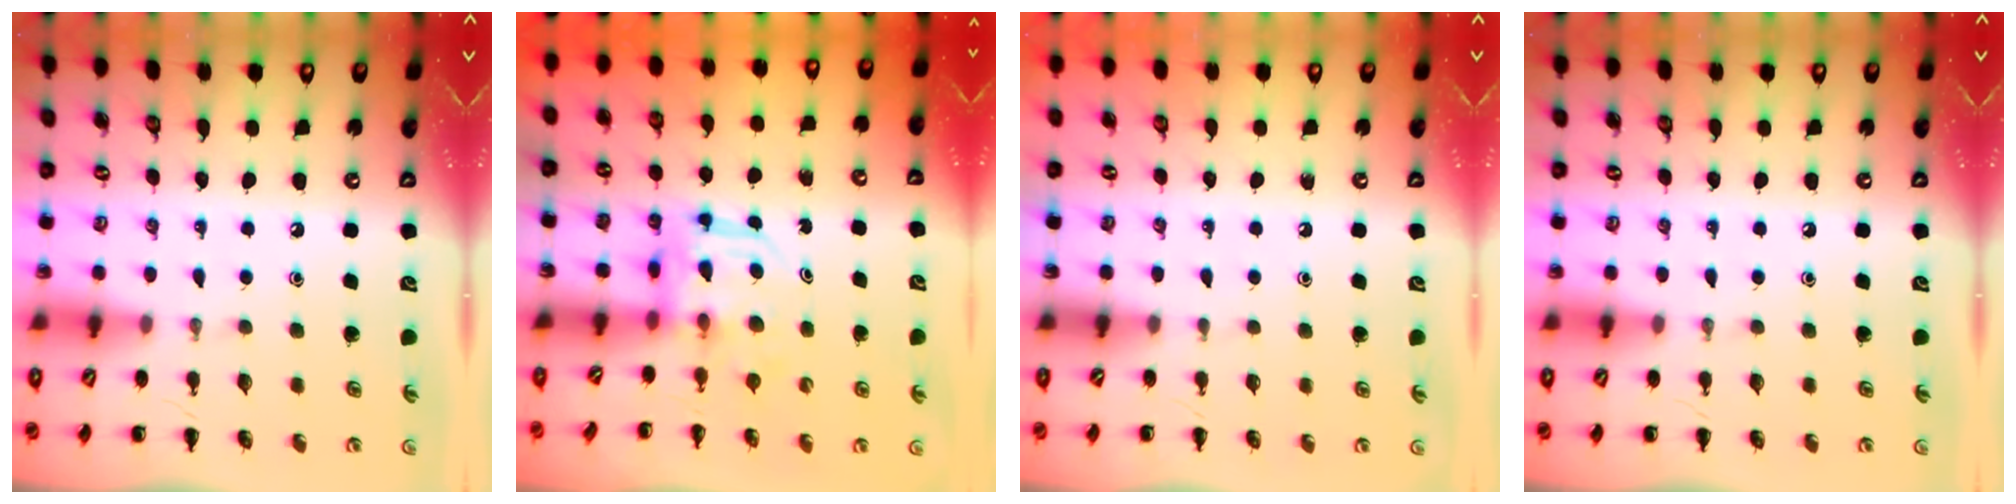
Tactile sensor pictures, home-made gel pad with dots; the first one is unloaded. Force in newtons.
{"total": 3.1, "press": 3.1, "slide": 0.2}
{"total": 0.0}
{"total": 0.0}